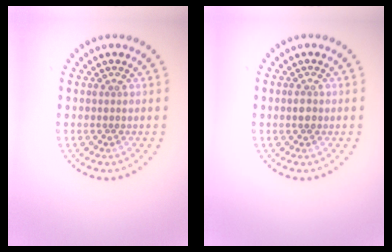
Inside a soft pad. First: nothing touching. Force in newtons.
{"total": 1.1, "press": 1.1, "slide": 0.2}